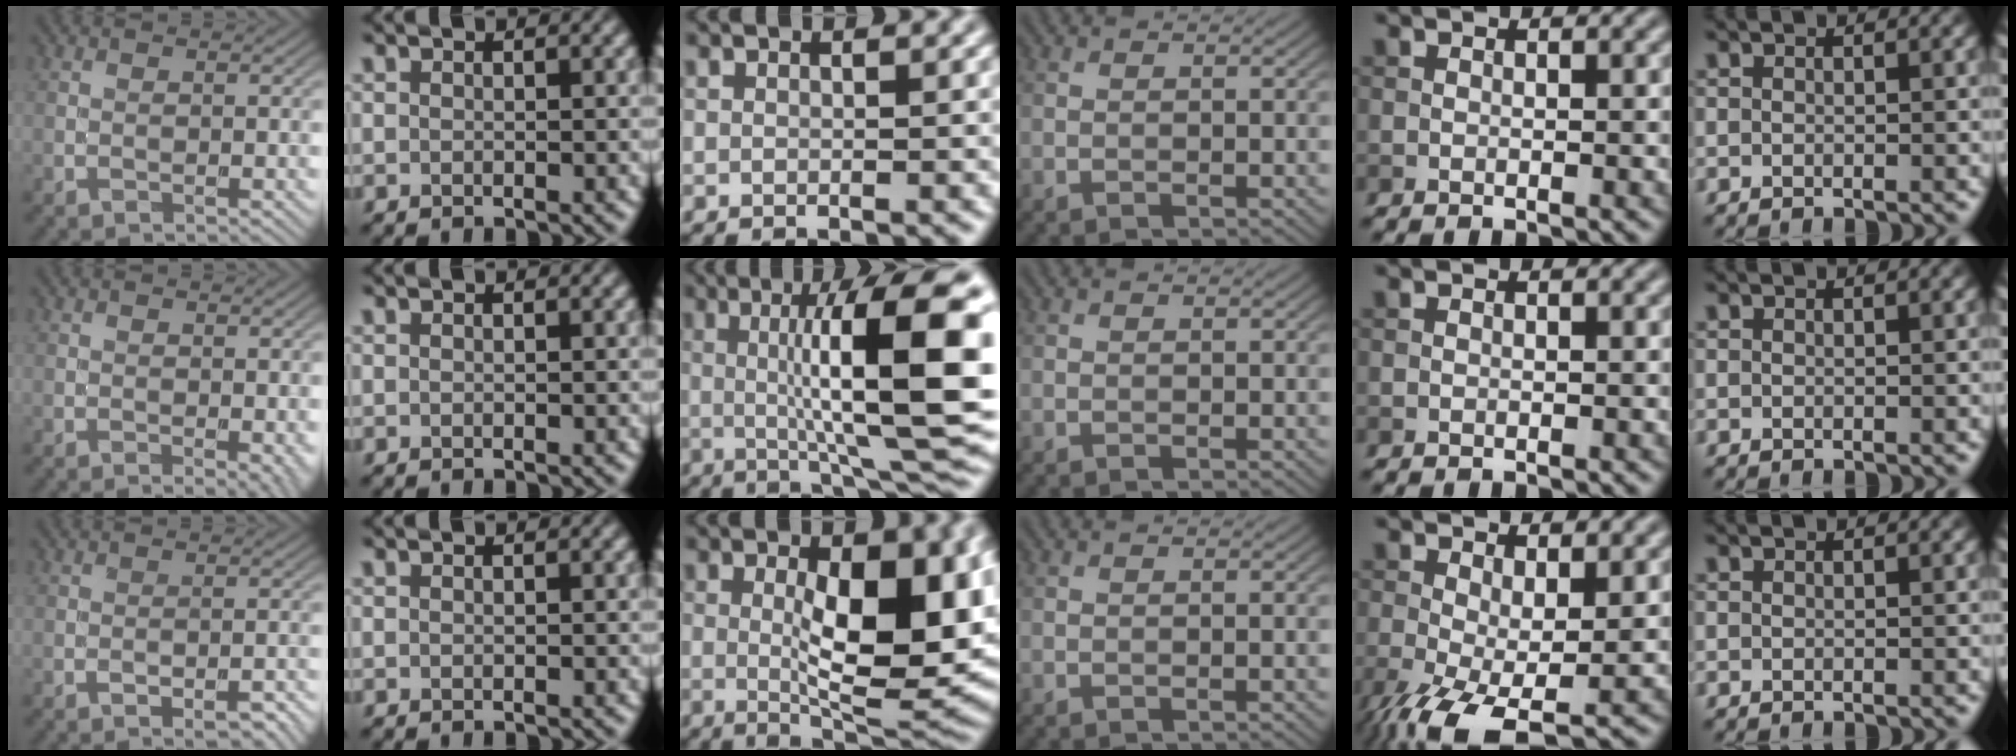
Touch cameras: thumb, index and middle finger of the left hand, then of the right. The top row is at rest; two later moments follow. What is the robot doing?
{"motion": "screw", "object": "dispenser bottle"}